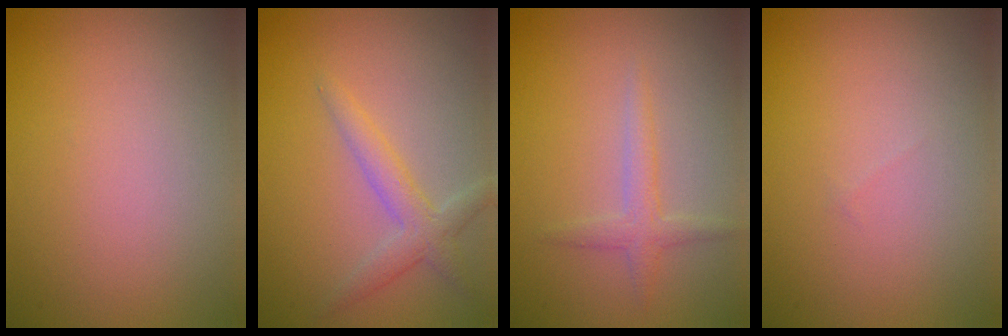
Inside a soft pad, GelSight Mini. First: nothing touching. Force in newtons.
{"total": 2.5, "press": 2.5, "slide": 0.1}
{"total": 1.7, "press": 1.7, "slide": 0.1}
{"total": 0.0}